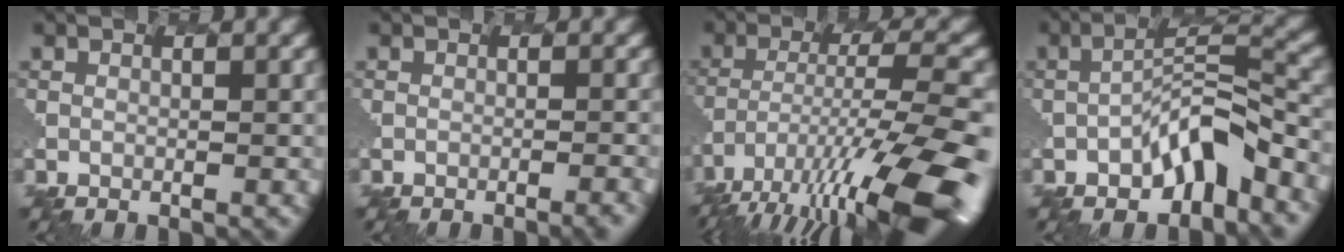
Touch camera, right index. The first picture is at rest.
{"total": 3.2, "force": [-2.3, 0.8, 2.2], "torque": [-0.018, 0.007, -0.018]}
{"total": 14.0, "force": [-8.5, 3.0, 10.7], "torque": [-0.211, -0.001, -0.131]}
{"total": 5.8, "force": [-3.0, 1.9, 4.6], "torque": [-0.090, 0.005, -0.050]}